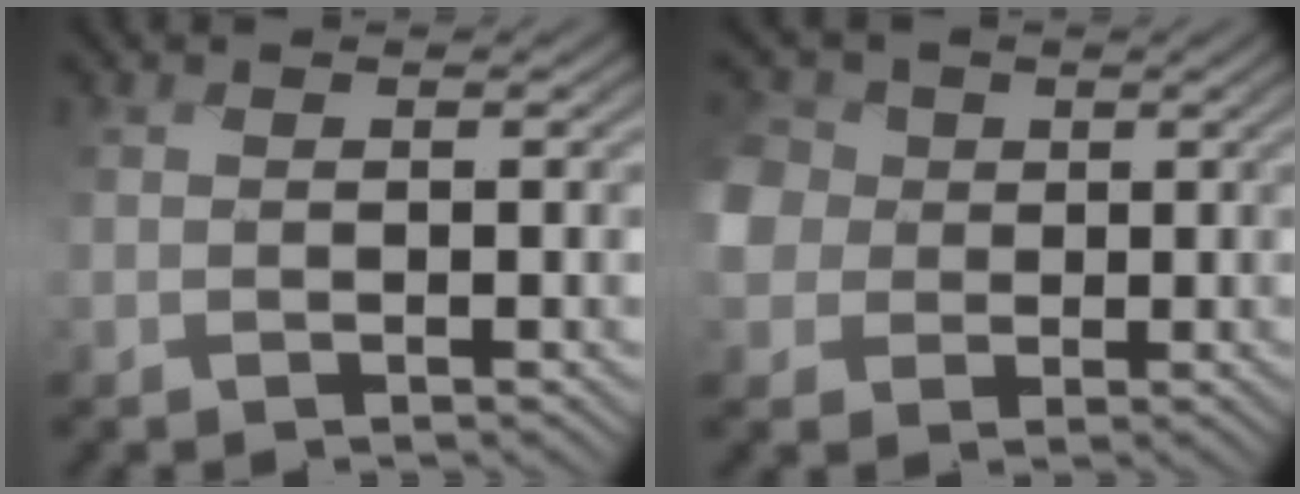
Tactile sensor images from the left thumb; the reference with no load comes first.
{"total": 7.7, "force": [-0.1, 7.0, 3.2], "torque": [-0.121, -0.010, -0.021]}